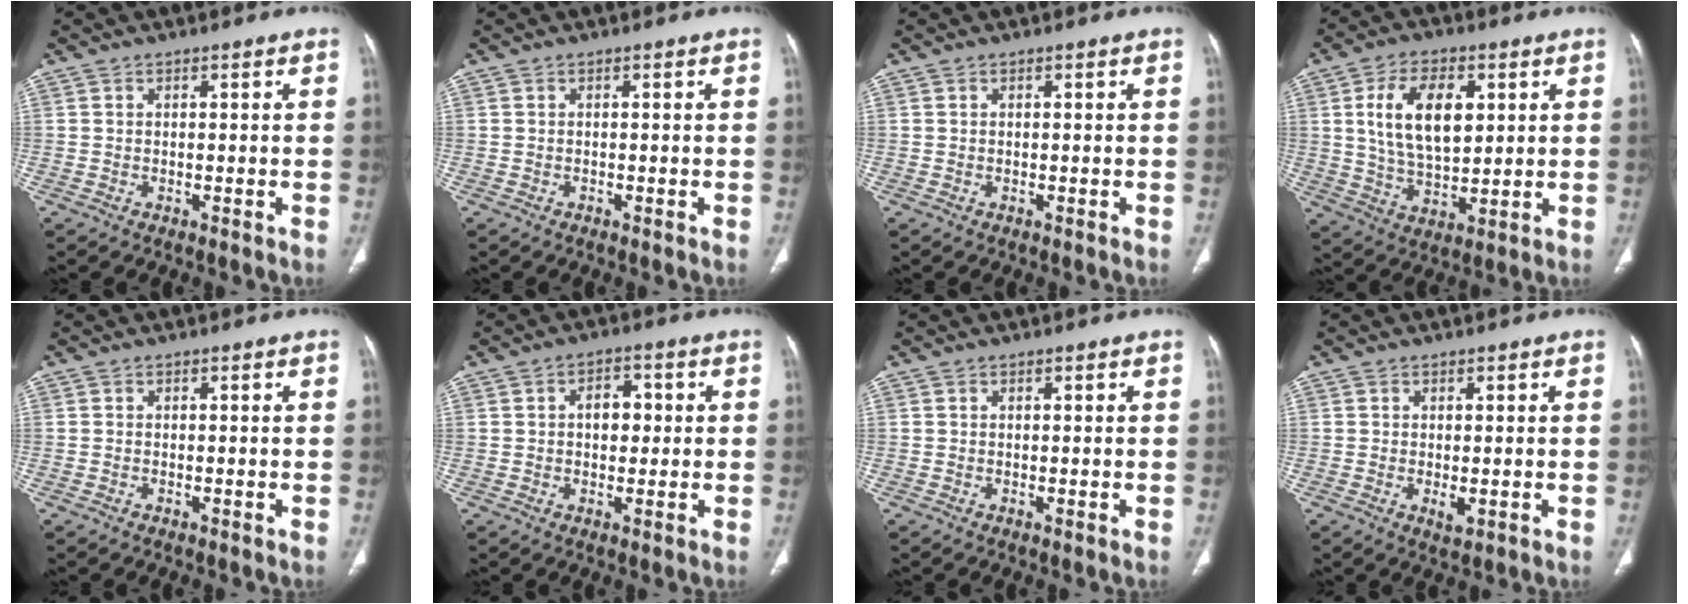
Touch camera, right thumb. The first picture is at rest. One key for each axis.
{"total": 0.0}
{"total": 0.0}
{"total": 13.8, "fx": 3.6, "fy": 7.7, "fz": 10.9, "tx": -0.179, "ty": -0.012, "tz": 0.071}
{"total": 0.0}
{"total": 5.0, "fx": 0.6, "fy": 3.4, "fz": 3.7, "tx": -0.040, "ty": 0.009, "tz": 0.005}
{"total": 0.0}
{"total": 1.9, "fx": -0.3, "fy": 0.8, "fz": 1.6, "tx": -0.031, "ty": -0.007, "tz": 0.000}